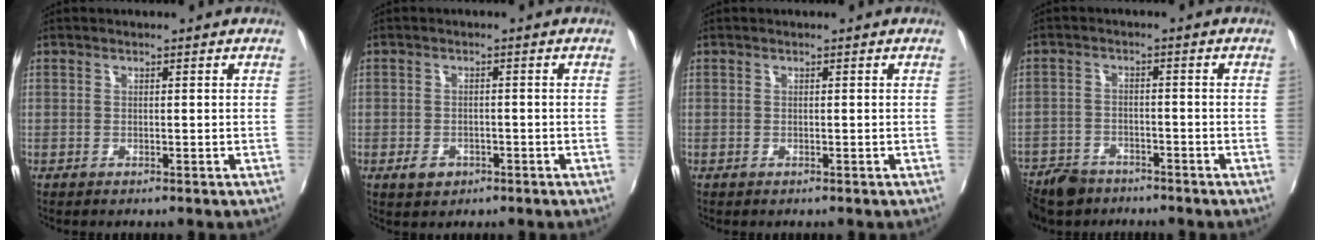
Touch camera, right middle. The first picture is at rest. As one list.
[{"total": 3.2, "force": [-1.7, 2.2, 1.5], "torque": [-0.032, -0.001, -0.022]}, {"total": 0.0}, {"total": 10.6, "force": [-8.0, 6.1, 3.5], "torque": [-0.112, -0.007, -0.135]}]